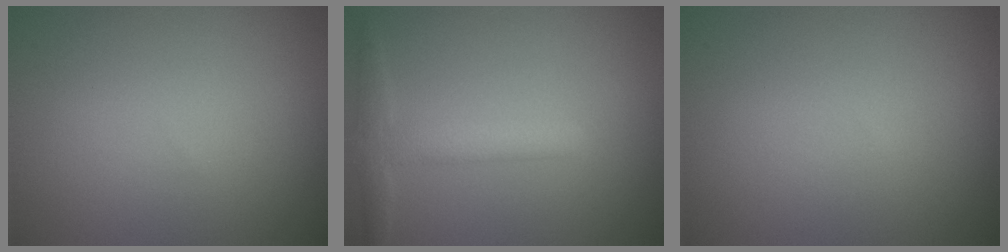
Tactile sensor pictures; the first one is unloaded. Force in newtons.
{"total": 3.1, "press": 3.0, "slide": 0.3}
{"total": 0.0}